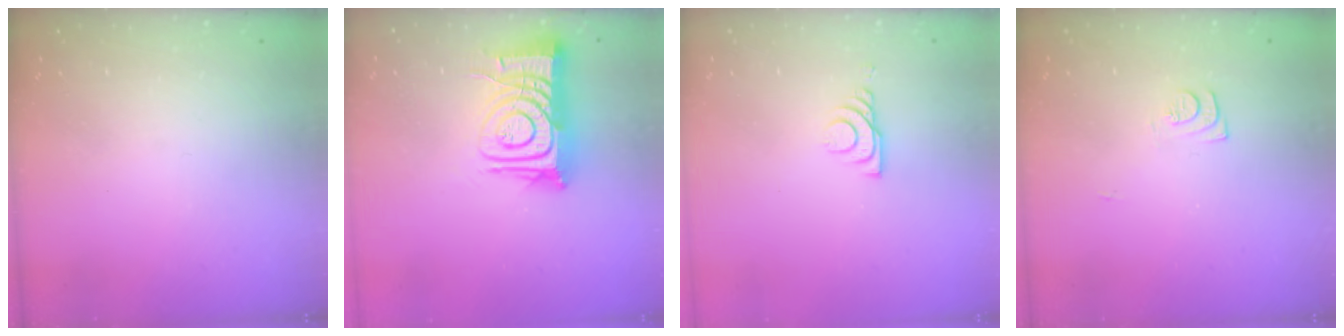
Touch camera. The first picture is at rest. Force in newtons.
{"total": 12.7, "press": 12.7, "slide": 1.2}
{"total": 6.9, "press": 6.9, "slide": 0.8}
{"total": 7.0, "press": 7.0, "slide": 0.6}